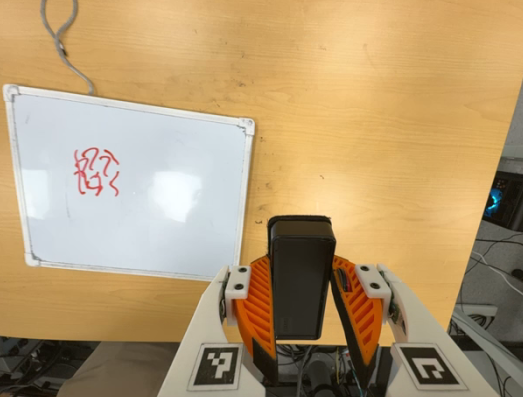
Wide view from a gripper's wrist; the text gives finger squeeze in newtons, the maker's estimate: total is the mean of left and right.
{"total": 5.0, "left": 4.3, "right": 5.7}